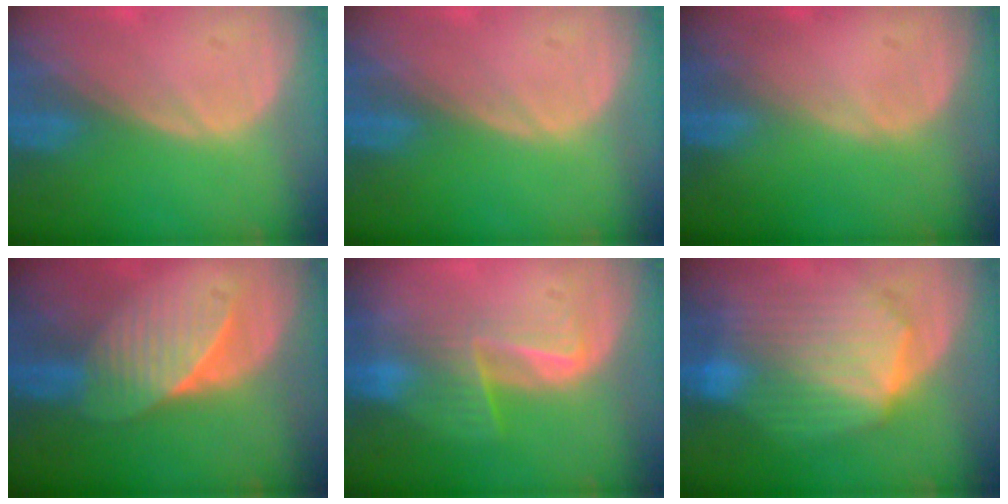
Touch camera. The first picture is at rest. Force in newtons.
{"total": 0.0}
{"total": 0.0}
{"total": 7.4, "press": 6.6, "slide": 3.4}
{"total": 6.7, "press": 5.5, "slide": 3.7}
{"total": 10.1, "press": 10.0, "slide": 0.9}